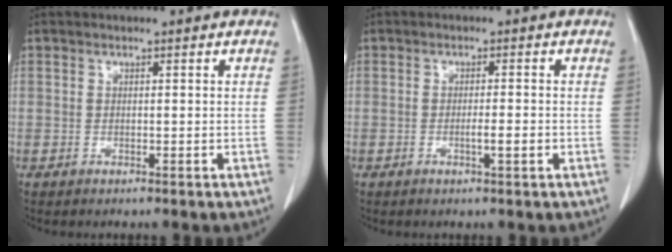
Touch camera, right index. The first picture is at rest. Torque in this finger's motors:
{"motor_torque": [0.39, -0.30, 0.19, 0.05]}